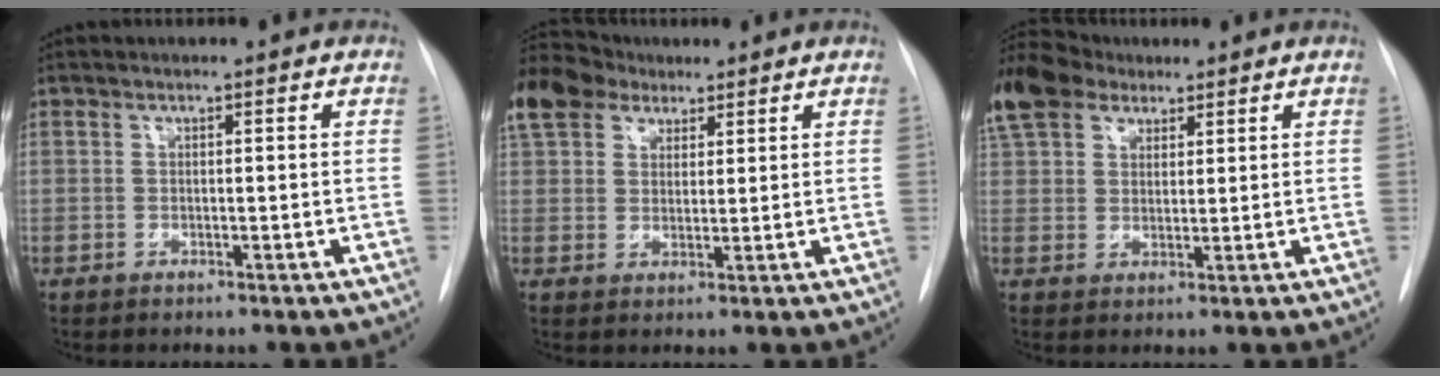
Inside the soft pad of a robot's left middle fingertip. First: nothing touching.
{"total": 10.4, "force": [7.8, 6.1, 3.2], "torque": [-0.082, 0.042, 0.148]}
{"total": 11.2, "force": [8.4, 6.4, 3.7], "torque": [-0.098, 0.036, 0.162]}